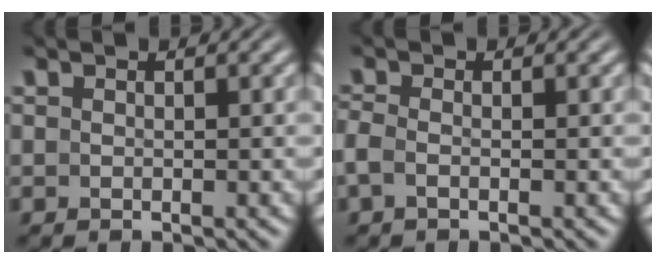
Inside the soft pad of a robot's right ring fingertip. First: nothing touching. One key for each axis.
{"total": 1.8, "fx": -1.0, "fy": 0.9, "fz": 1.2, "tx": -0.044, "ty": -0.011, "tz": -0.014}